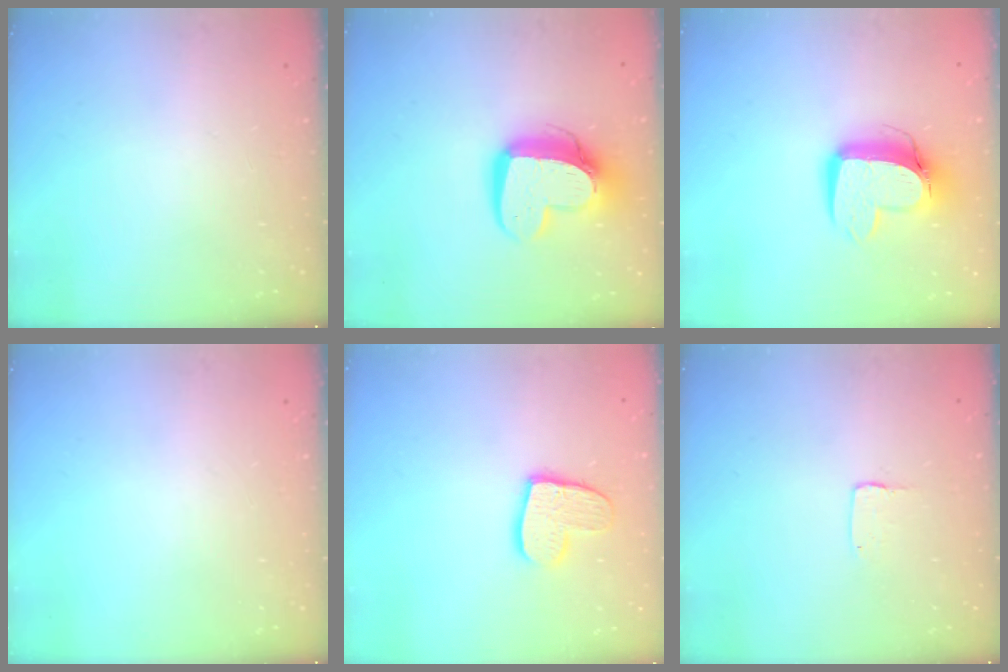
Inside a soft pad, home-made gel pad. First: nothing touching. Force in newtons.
{"total": 14.9, "press": 14.9, "slide": 1.1}
{"total": 12.5, "press": 12.4, "slide": 1.2}
{"total": 0.0}
{"total": 11.9, "press": 11.9, "slide": 0.9}
{"total": 2.0, "press": 2.0, "slide": 0.2}